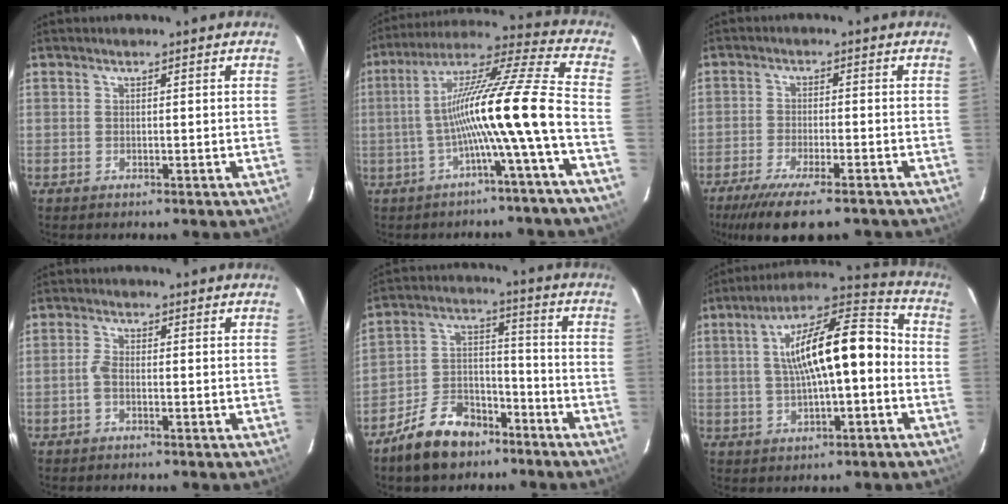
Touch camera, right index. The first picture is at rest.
{"total": 15.8, "force": [-5.0, -2.1, 14.9], "torque": [-0.241, -0.004, -0.093]}
{"total": 12.4, "force": [-9.7, 2.4, 7.3], "torque": [-0.160, -0.042, -0.161]}
{"total": 1.9, "force": [-0.8, 0.8, 1.6], "torque": [-0.041, 0.004, -0.018]}
{"total": 12.3, "force": [-8.7, 6.9, 5.4], "torque": [-0.114, 0.033, -0.138]}
{"total": 16.4, "force": [-0.2, 4.8, 15.7], "torque": [-0.252, 0.032, -0.002]}